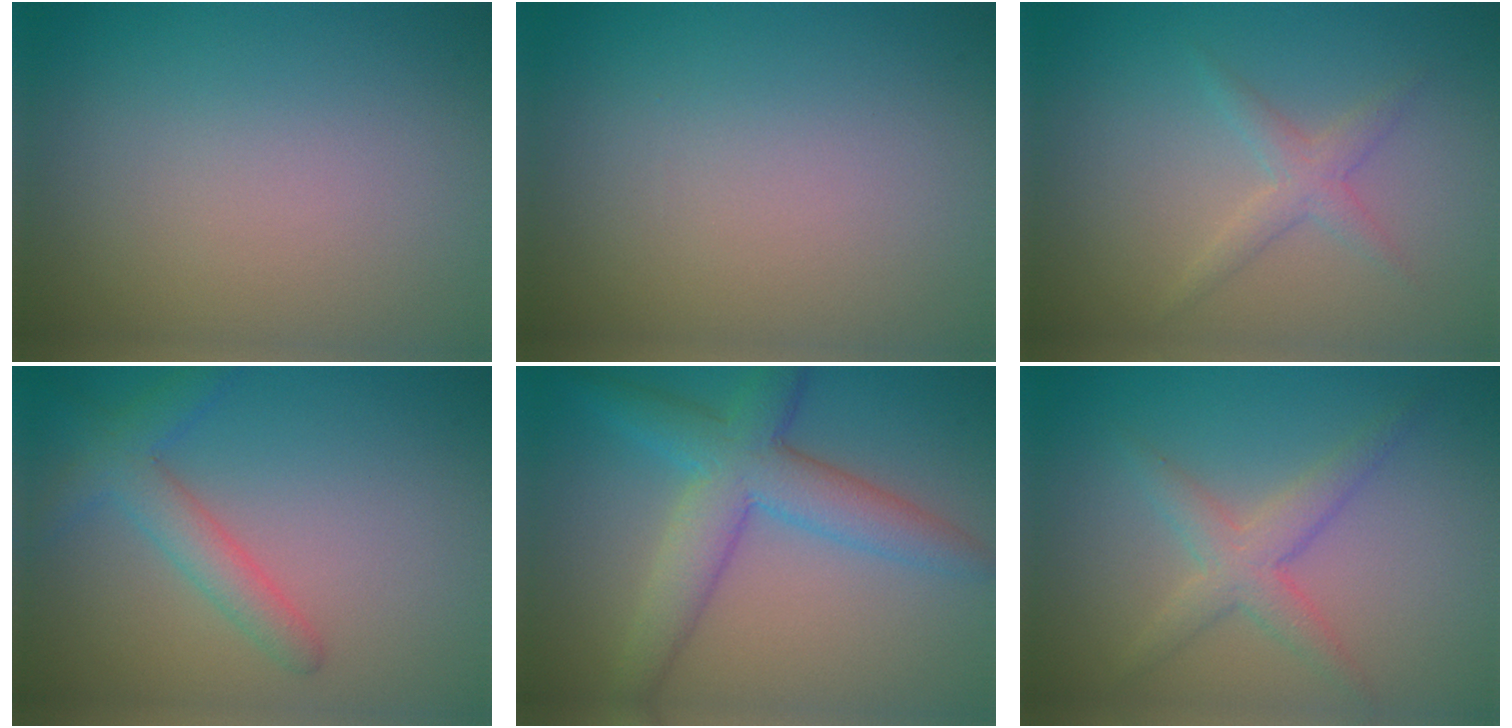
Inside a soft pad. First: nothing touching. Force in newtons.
{"total": 0.0}
{"total": 1.8, "press": 1.8, "slide": 0.1}
{"total": 2.2, "press": 2.2, "slide": 0.2}
{"total": 6.1, "press": 6.1, "slide": 0.1}
{"total": 2.9, "press": 2.9, "slide": 0.1}